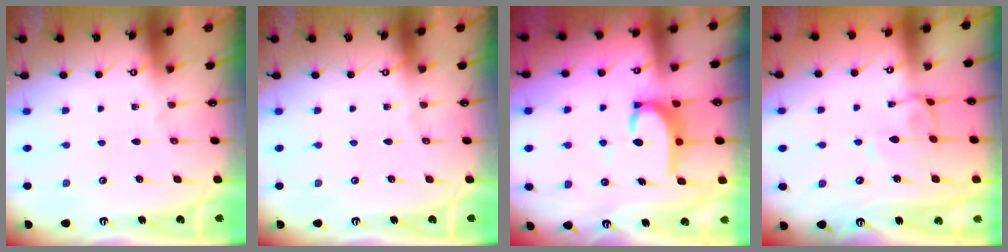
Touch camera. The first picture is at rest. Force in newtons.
{"total": 0.0}
{"total": 6.4, "press": 6.4, "slide": 0.6}
{"total": 1.4, "press": 1.2, "slide": 0.6}